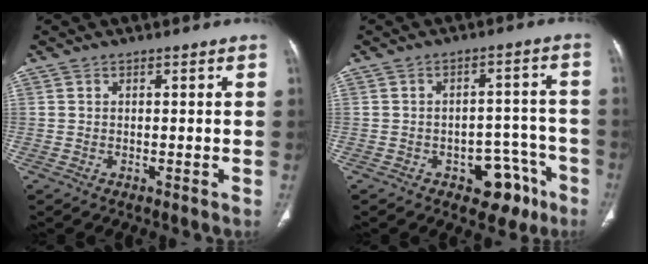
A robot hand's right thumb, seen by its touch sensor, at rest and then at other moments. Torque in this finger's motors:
{"motor_torque": [2.64, 2.37, 0.59, -0.77, -0.03]}